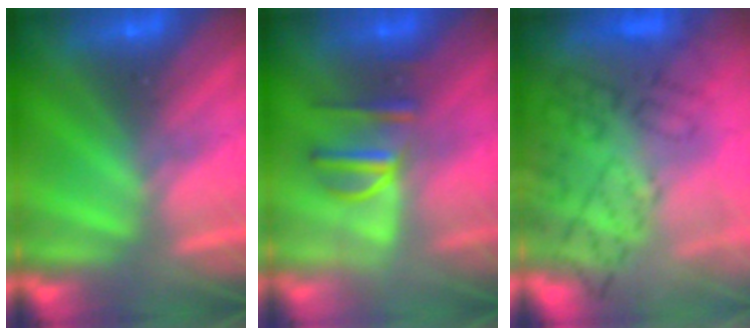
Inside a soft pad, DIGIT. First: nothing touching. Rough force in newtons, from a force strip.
{"total": 2.9}
{"total": 11.0}